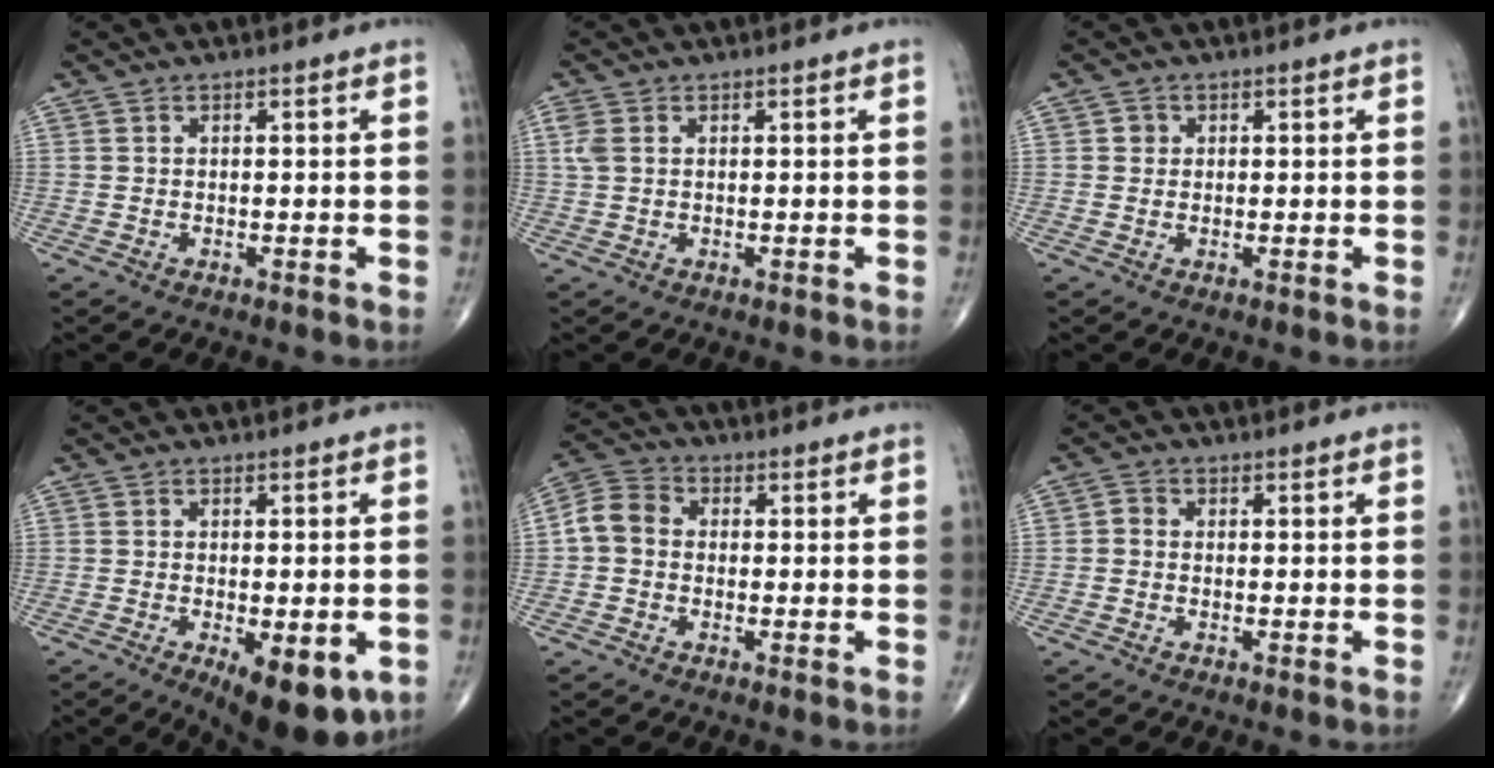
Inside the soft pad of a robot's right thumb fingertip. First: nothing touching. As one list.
[{"total": 2.3, "force": [0.7, 1.5, 1.6], "torque": [-0.052, 0.009, 0.017]}, {"total": 1.3, "force": [0.2, 1.2, 0.3], "torque": [0.001, 0.001, 0.002]}, {"total": 11.5, "force": [-4.7, 4.7, 9.4], "torque": [-0.115, -0.010, -0.059]}, {"total": 6.1, "force": [-0.4, 5.0, 3.5], "torque": [-0.059, 0.020, -0.022]}, {"total": 1.5, "force": [-0.4, 1.2, 0.8], "torque": [-0.009, 0.002, -0.012]}]